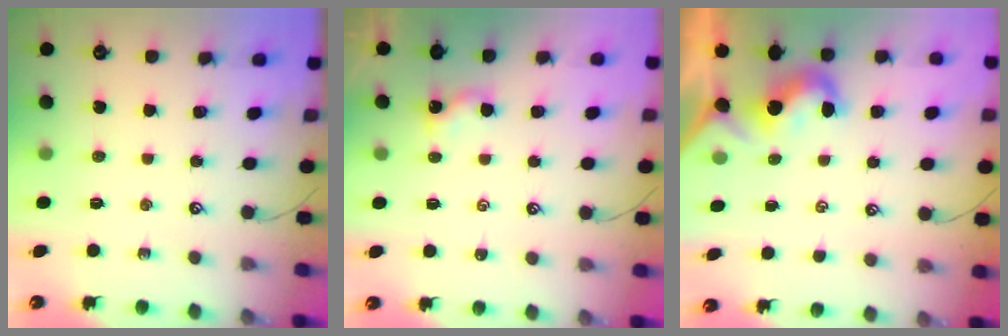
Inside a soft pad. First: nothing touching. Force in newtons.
{"total": 0.0}
{"total": 2.1, "press": 2.0, "slide": 0.6}